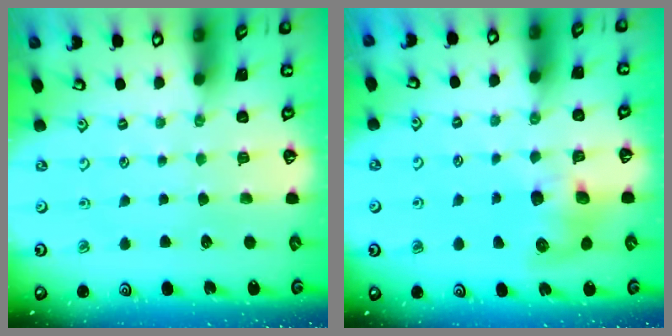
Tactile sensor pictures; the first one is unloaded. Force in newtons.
{"total": 8.0, "press": 8.0, "slide": 1.1}